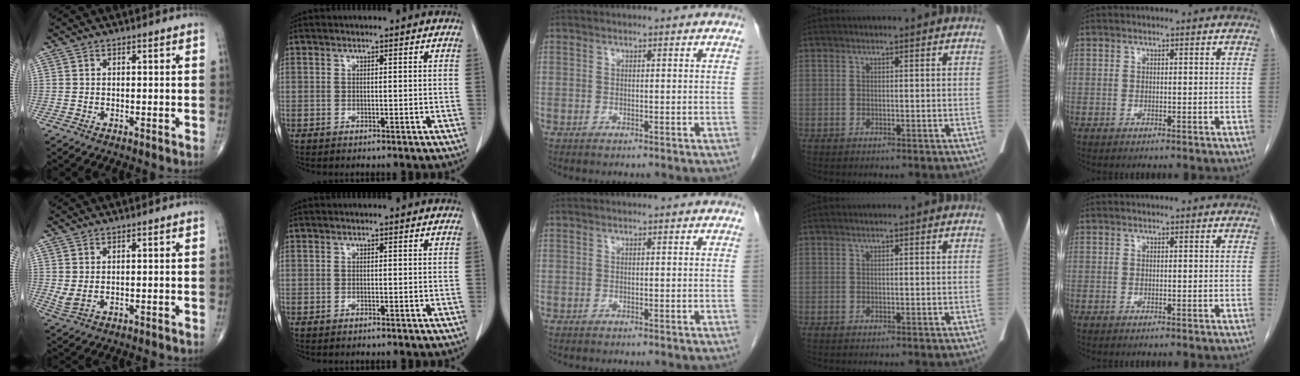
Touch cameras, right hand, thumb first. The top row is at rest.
{"thumb": {"total": 2.7, "force": [0.4, 1.4, 2.2], "torque": [-0.052, 0.001, 0.017]}}